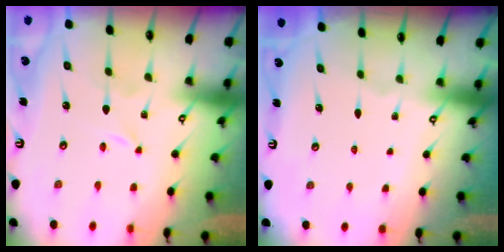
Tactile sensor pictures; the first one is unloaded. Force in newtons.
{"total": 0.0}